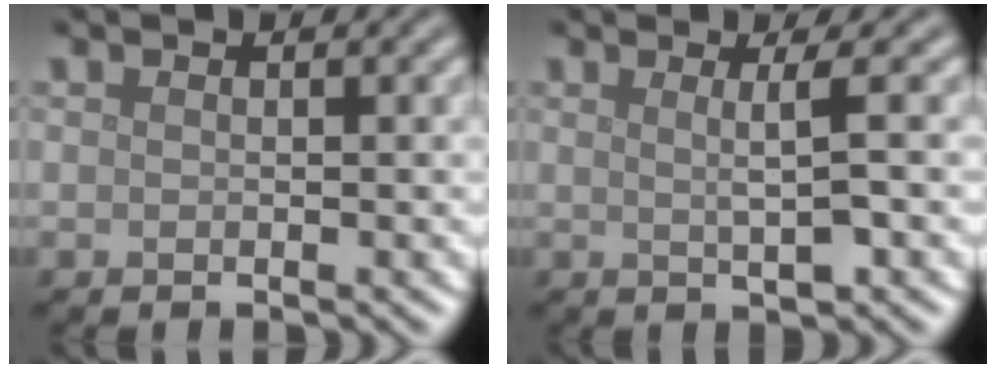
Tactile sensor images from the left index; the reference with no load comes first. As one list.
[{"total": 2.6, "force": [0.5, 0.5, 2.6], "torque": [-0.044, 0.000, 0.004]}]